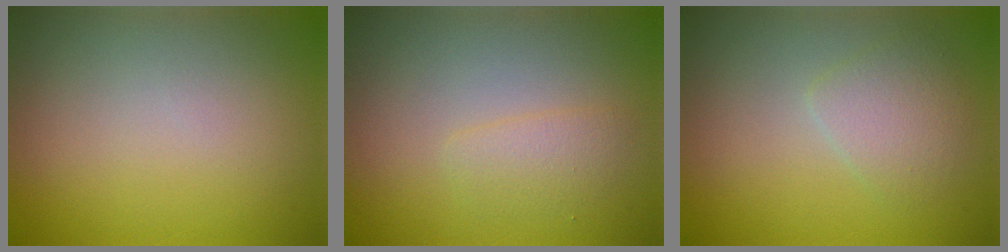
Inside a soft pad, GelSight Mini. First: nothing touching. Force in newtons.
{"total": 1.5, "press": 1.5, "slide": 0.0}
{"total": 2.4, "press": 2.4, "slide": 0.1}